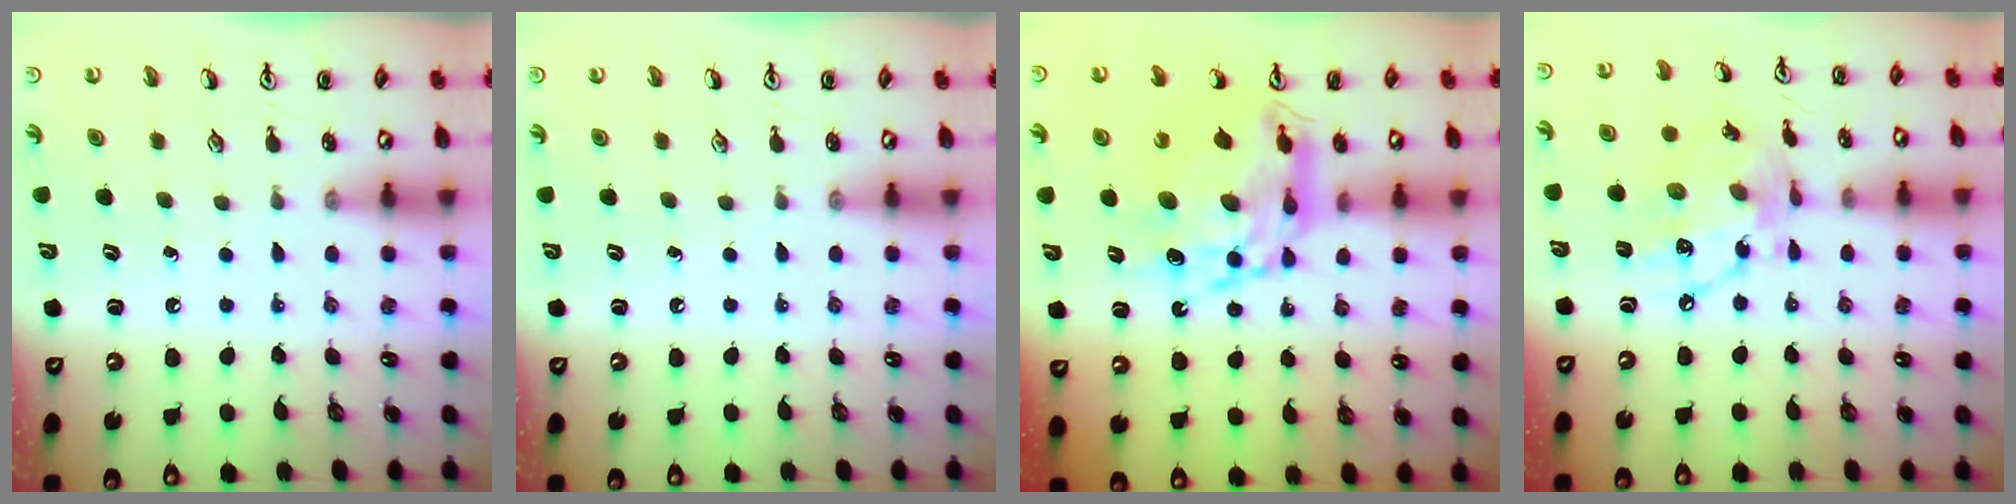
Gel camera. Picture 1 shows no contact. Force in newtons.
{"total": 0.0}
{"total": 16.2, "press": 16.1, "slide": 1.4}
{"total": 14.1, "press": 14.0, "slide": 1.1}